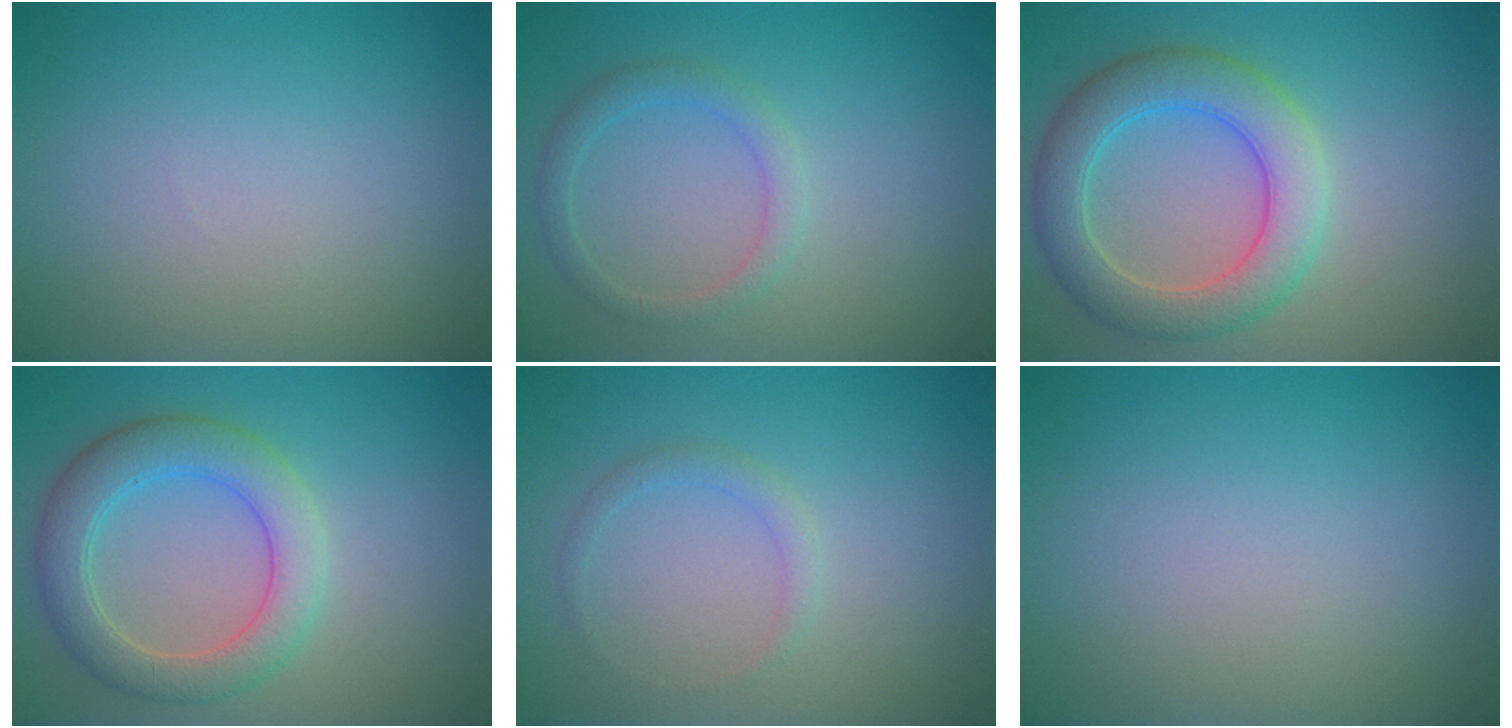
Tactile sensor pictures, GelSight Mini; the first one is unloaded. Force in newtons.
{"total": 1.9, "press": 1.9, "slide": 0.1}
{"total": 5.7, "press": 5.7, "slide": 0.1}
{"total": 5.0, "press": 5.0, "slide": 0.2}
{"total": 1.1, "press": 1.1, "slide": 0.1}
{"total": 0.0}